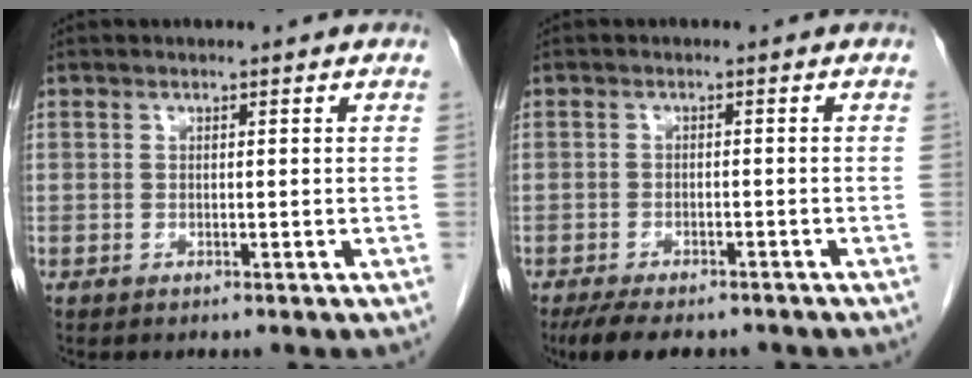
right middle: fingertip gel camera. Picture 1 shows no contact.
{"total": 8.8, "force": [-7.1, 2.9, 4.3], "torque": [-0.062, -0.008, -0.103]}